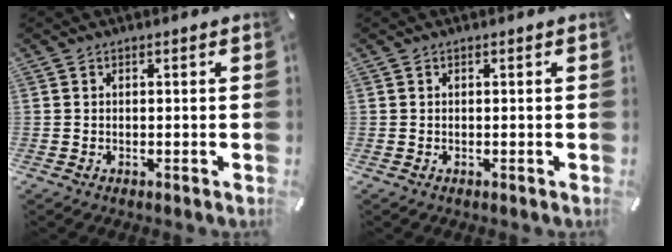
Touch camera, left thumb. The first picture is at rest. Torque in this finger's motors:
{"motor_torque": [-0.25, 0.26, 0.00, 0.00, 0.00]}